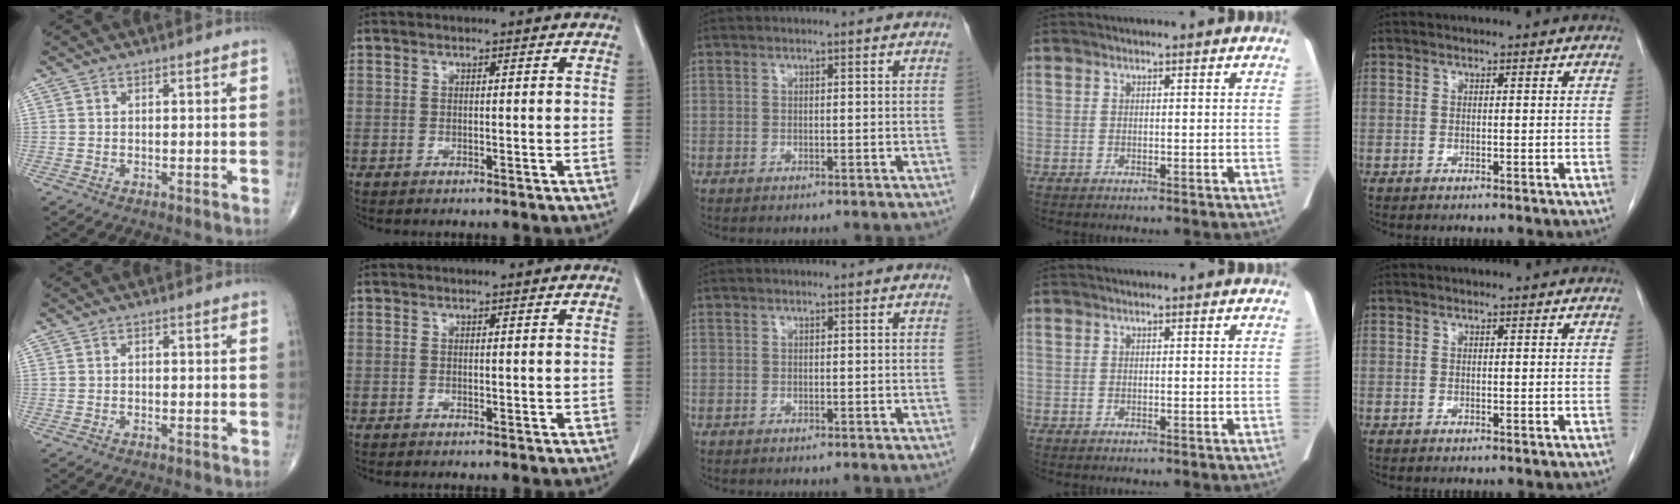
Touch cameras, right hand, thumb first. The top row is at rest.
{"thumb": {"total": 0.6, "force": [-0.1, 0.5, 0.3], "torque": [0.000, 0.002, -0.006]}, "index": {"total": 0.7, "force": [0.3, 0.5, 0.3], "torque": [0.004, 0.001, 0.007]}}